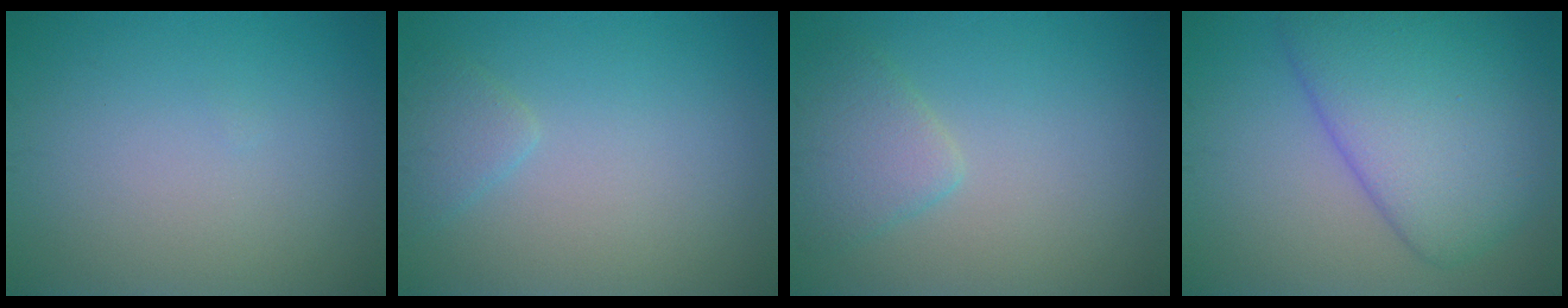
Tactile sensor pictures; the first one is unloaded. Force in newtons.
{"total": 1.5, "press": 1.5, "slide": 0.0}
{"total": 2.7, "press": 2.7, "slide": 0.3}
{"total": 8.6, "press": 8.6, "slide": 0.4}